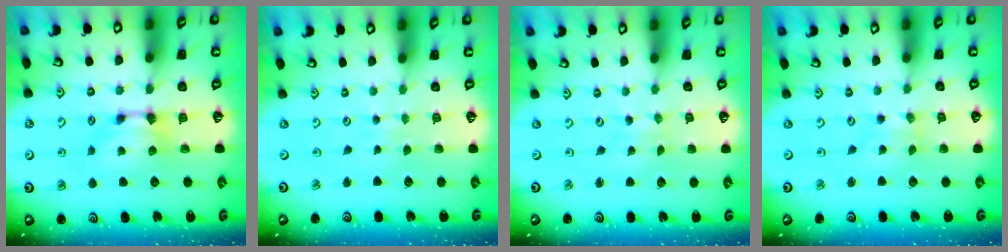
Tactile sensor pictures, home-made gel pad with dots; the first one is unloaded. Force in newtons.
{"total": 5.2, "press": 5.2, "slide": 0.3}
{"total": 6.7, "press": 6.6, "slide": 0.5}
{"total": 3.0, "press": 2.9, "slide": 0.8}